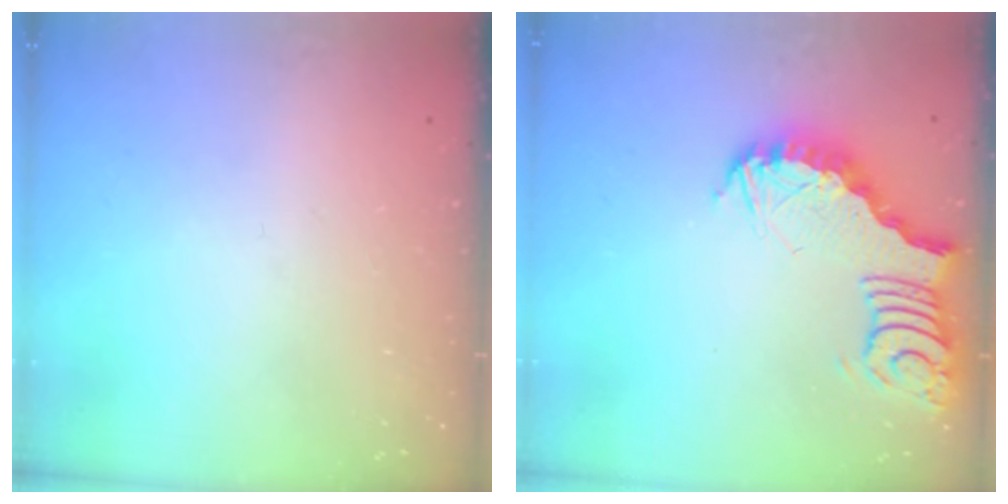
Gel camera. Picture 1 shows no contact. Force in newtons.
{"total": 5.8, "press": 5.7, "slide": 0.8}